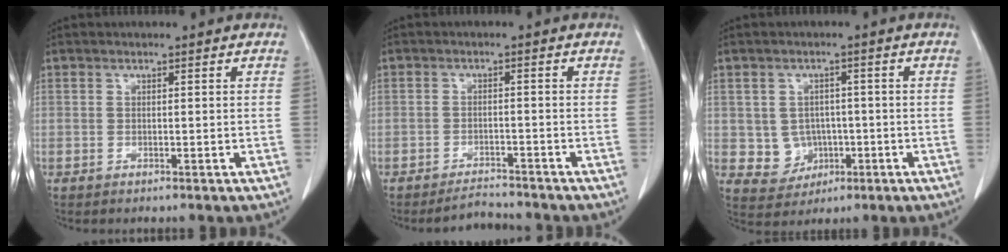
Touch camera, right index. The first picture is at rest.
{"total": 3.1, "force": [-3.1, 0.5, -0.1], "torque": [0.001, -0.008, -0.049]}
{"total": 5.4, "force": [-0.4, 5.2, 1.4], "torque": [-0.018, 0.009, 0.006]}